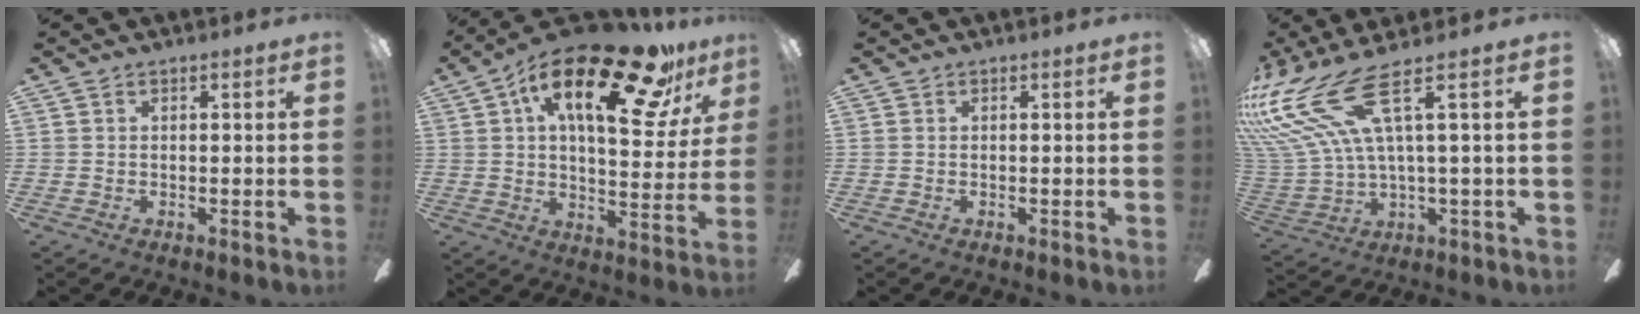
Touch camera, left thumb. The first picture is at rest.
{"total": 24.0, "force": [13.4, 8.8, 17.9], "torque": [-0.276, -0.065, 0.212]}
{"total": 0.0}
{"total": 17.5, "force": [8.1, 6.3, 14.1], "torque": [-0.319, -0.039, 0.138]}